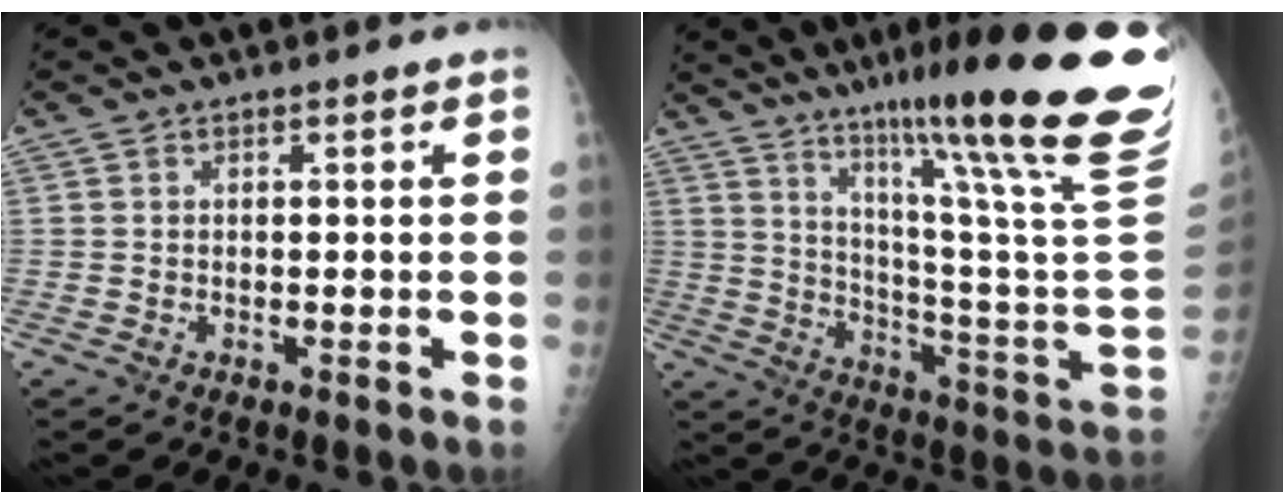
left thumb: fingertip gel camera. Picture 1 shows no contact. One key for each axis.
{"total": 31.4, "fx": 21.2, "fy": 1.5, "fz": 23.2, "tx": -0.293, "ty": -0.123, "tz": 0.314}